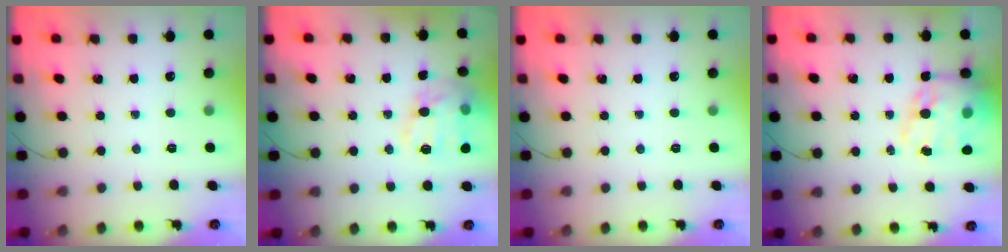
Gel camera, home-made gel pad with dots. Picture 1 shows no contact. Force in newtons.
{"total": 13.0, "press": 13.0, "slide": 0.9}
{"total": 0.0}
{"total": 19.0, "press": 18.5, "slide": 4.4}